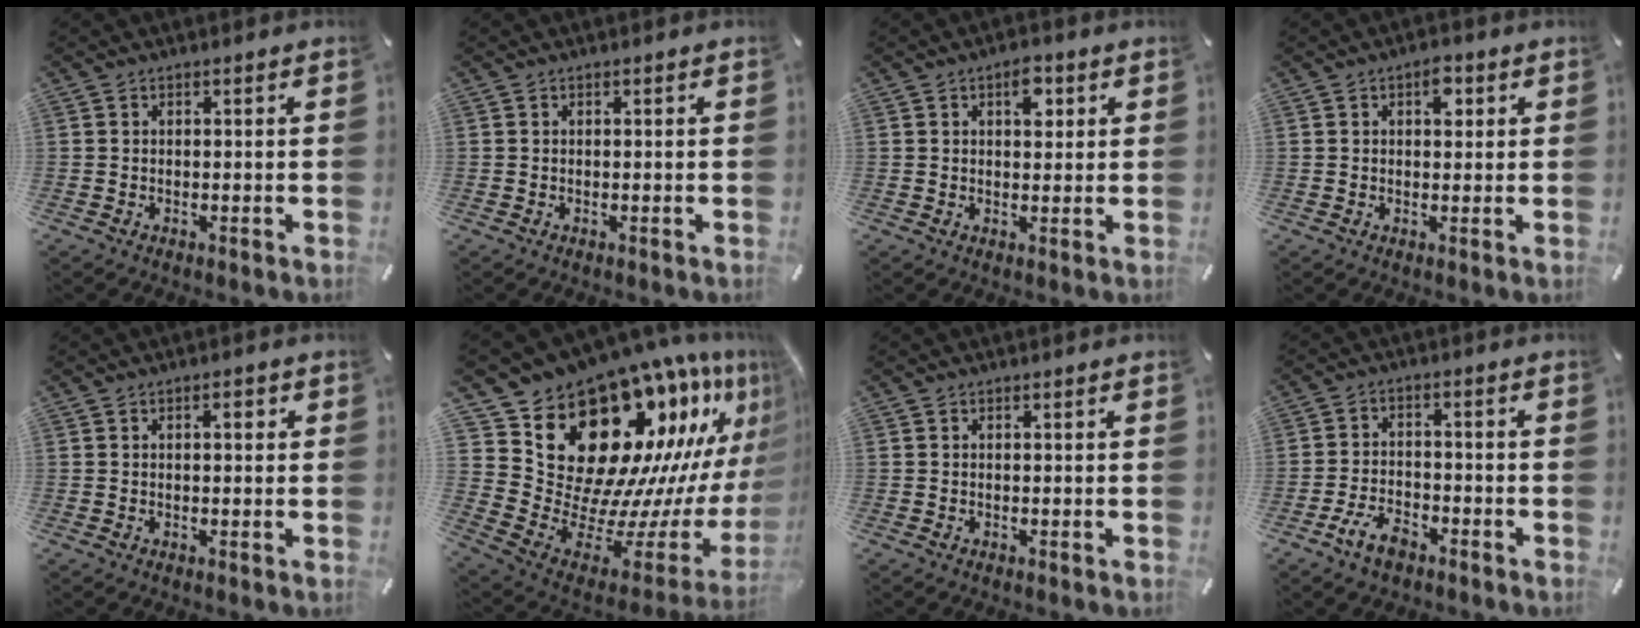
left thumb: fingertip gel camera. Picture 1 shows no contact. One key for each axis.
{"total": 0.0}
{"total": 5.1, "fx": 2.0, "fy": 2.9, "fz": 3.7, "tx": -0.039, "ty": -0.007, "tz": 0.025}
{"total": 4.0, "fx": 1.4, "fy": 2.3, "fz": 2.9, "tx": -0.029, "ty": -0.005, "tz": 0.016}
{"total": 2.3, "fx": 0.5, "fy": 0.9, "fz": 2.0, "tx": -0.031, "ty": 0.005, "tz": 0.004}
{"total": 26.4, "fx": 14.0, "fy": 16.5, "fz": 15.0, "tx": -0.217, "ty": -0.189, "tz": 0.296}
{"total": 0.0}
{"total": 7.2, "fx": -4.5, "fy": 3.8, "fz": 4.2, "tx": -0.087, "ty": 0.019, "tz": -0.084}